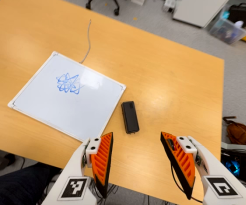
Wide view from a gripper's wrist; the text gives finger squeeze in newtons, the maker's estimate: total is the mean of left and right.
{"total": 0.0}